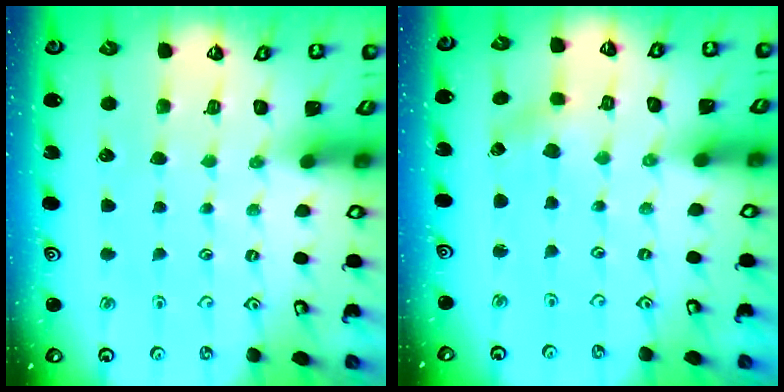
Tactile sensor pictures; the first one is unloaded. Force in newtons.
{"total": 0.6, "press": 0.6, "slide": 0.1}